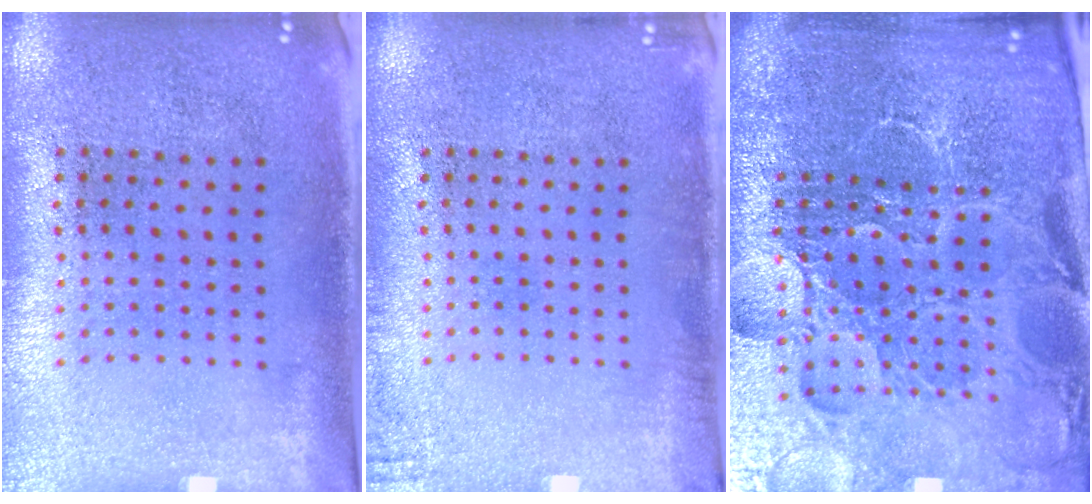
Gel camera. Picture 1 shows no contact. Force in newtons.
{"total": 1.5, "press": 1.5, "slide": 0.3}
{"total": 6.4, "press": 5.8, "slide": 2.8}